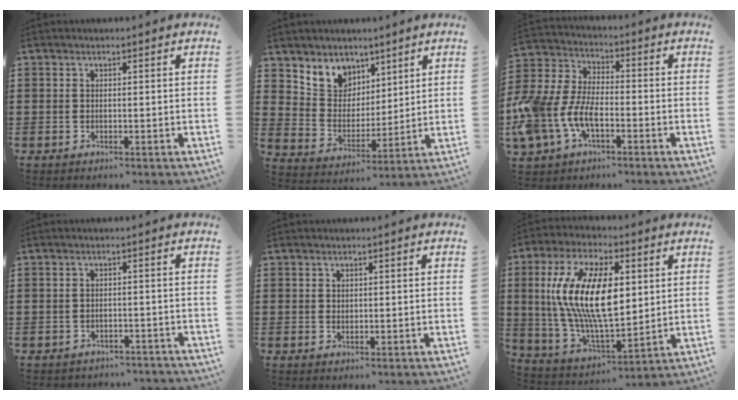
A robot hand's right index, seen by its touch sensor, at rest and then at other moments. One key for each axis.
{"total": 6.7, "fx": 4.6, "fy": 4.9, "fz": -0.2, "tx": -0.042, "ty": -0.023, "tz": 0.088}
{"total": 8.1, "fx": -3.4, "fy": 4.8, "fz": 5.7, "tx": -0.173, "ty": -0.014, "tz": -0.078}
{"total": 2.0, "fx": -1.9, "fy": 0.3, "fz": -0.1, "tx": -0.006, "ty": 0.000, "tz": -0.044}
{"total": 0.7, "fx": 0.4, "fy": 0.5, "fz": 0.0, "tx": -0.001, "ty": 0.004, "tz": 0.008}
{"total": 15.9, "fx": 2.8, "fy": 7.0, "fz": 13.9, "tx": -0.296, "ty": 0.001, "tz": 0.050}